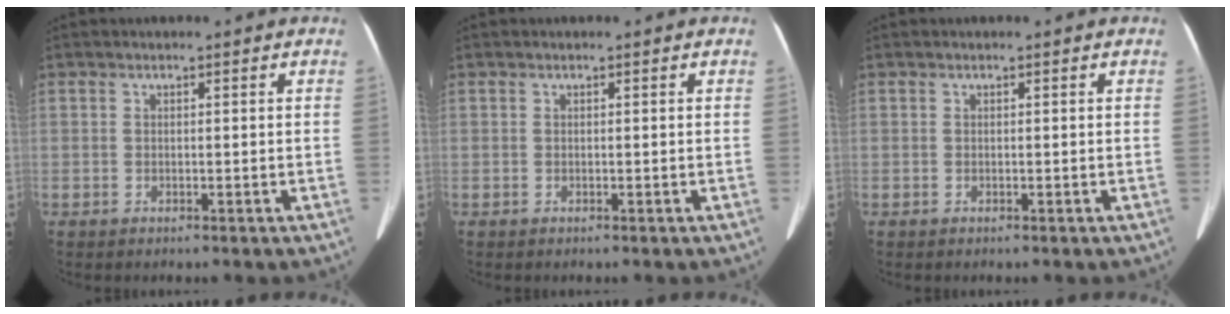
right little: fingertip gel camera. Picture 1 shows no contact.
{"total": 0.0}
{"total": 0.0}